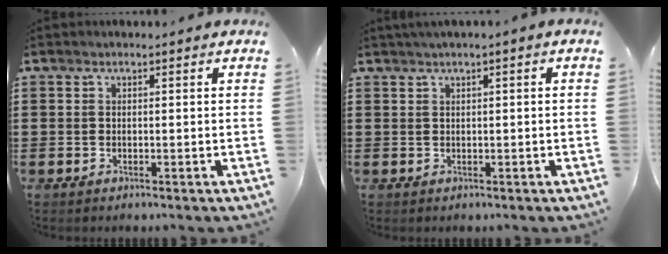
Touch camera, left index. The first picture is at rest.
{"total": 0.9, "force": [0.2, -0.2, 0.9], "torque": [-0.013, -0.004, 0.004]}